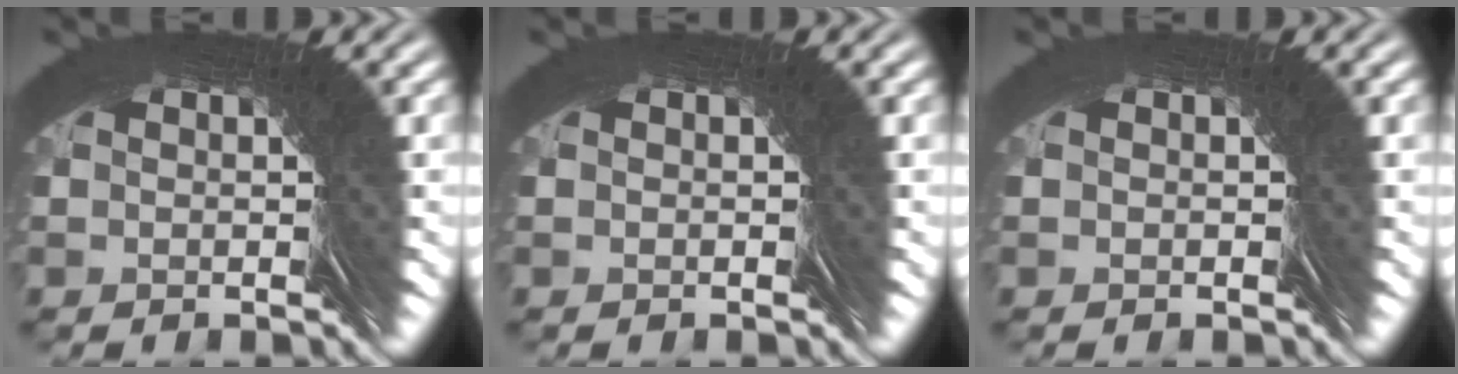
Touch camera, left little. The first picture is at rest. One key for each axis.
{"total": 0.0}
{"total": 0.0}